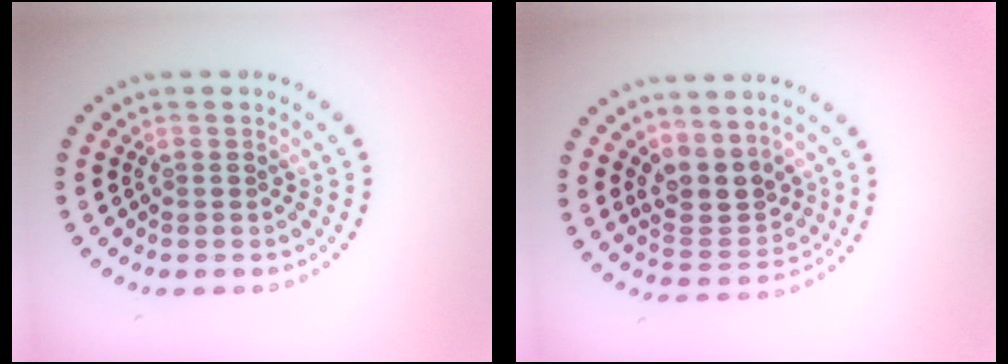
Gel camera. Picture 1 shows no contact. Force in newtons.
{"total": 3.5, "press": 3.0, "slide": 1.7}